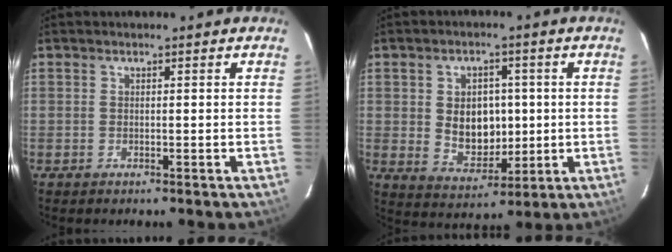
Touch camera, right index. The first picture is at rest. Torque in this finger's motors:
{"motor_torque": [0.52, -0.10, 0.40, 0.05]}